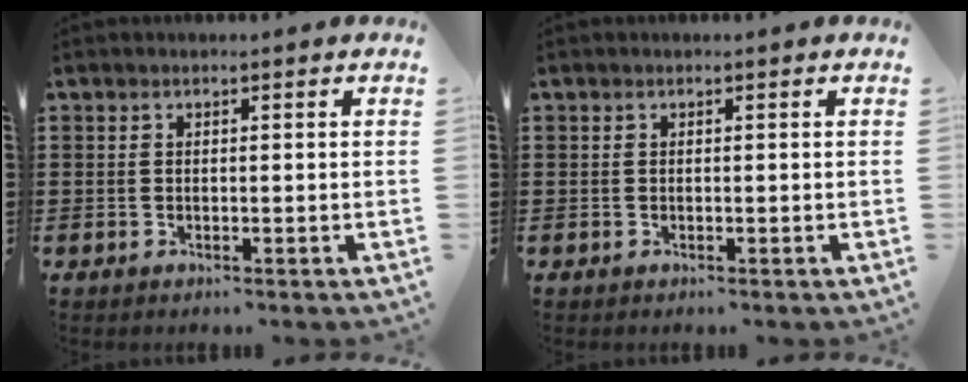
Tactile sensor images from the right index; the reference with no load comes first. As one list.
[{"total": 0.0}]